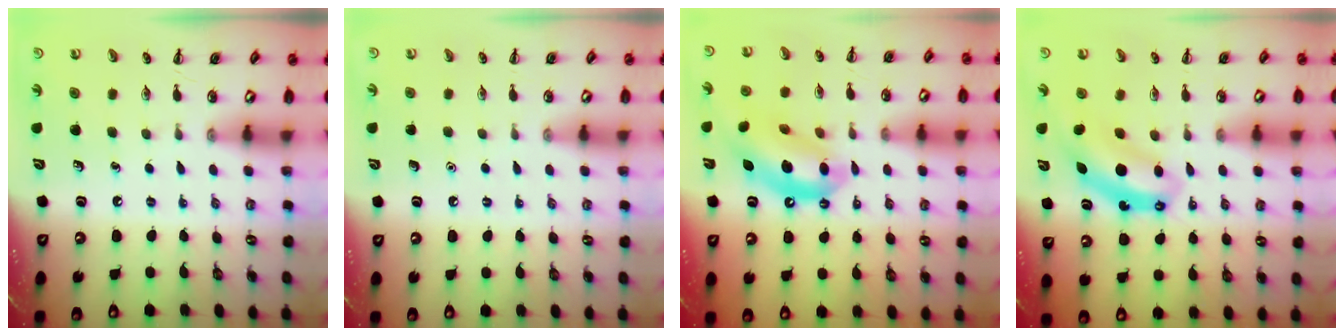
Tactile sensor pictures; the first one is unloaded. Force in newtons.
{"total": 1.6, "press": 1.5, "slide": 0.1}
{"total": 12.8, "press": 12.4, "slide": 3.4}
{"total": 7.2, "press": 7.1, "slide": 0.8}